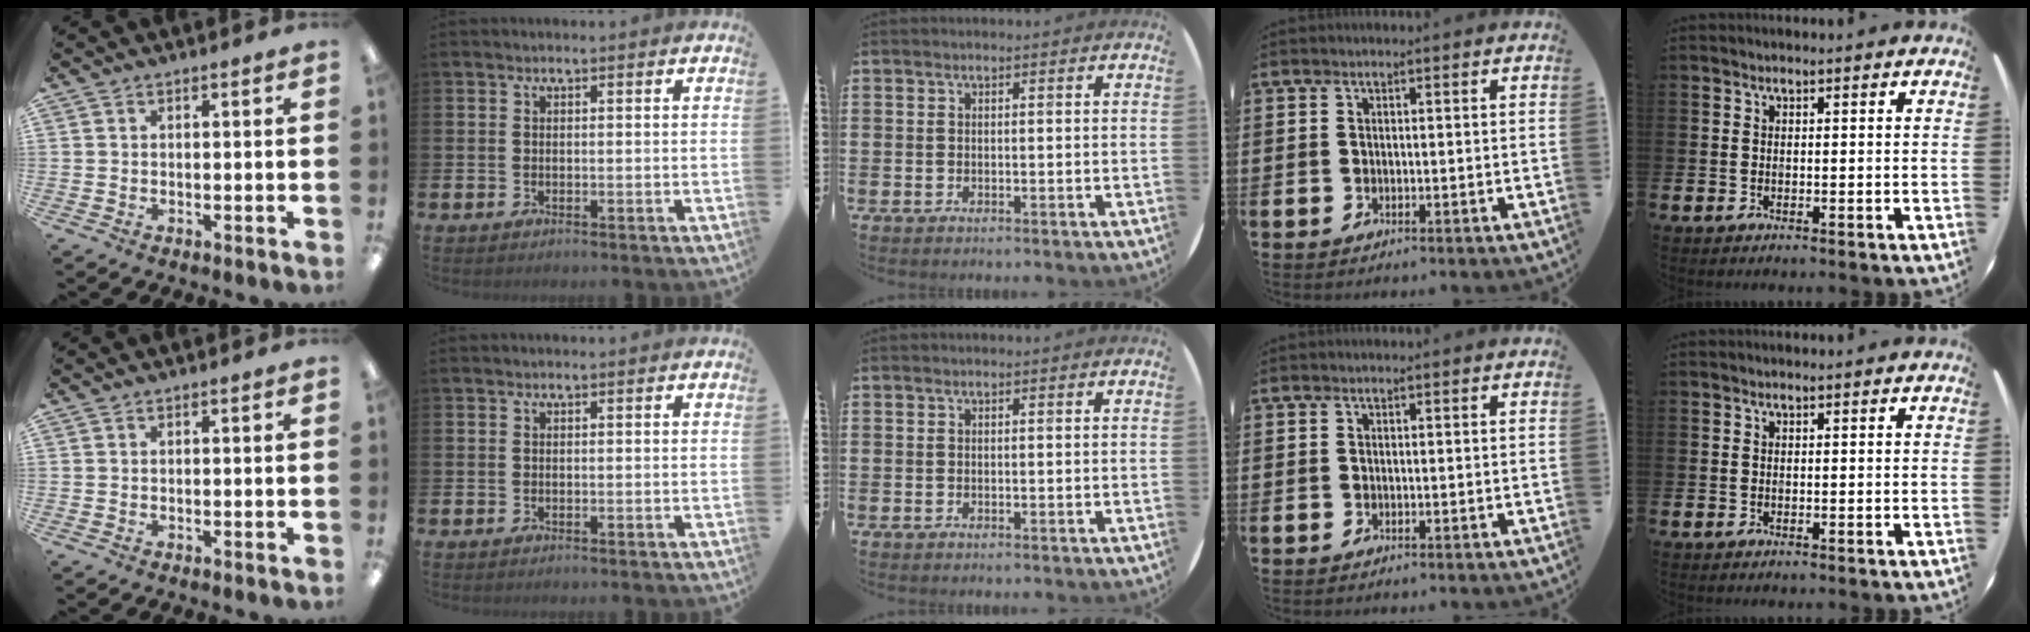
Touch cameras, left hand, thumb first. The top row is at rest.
{}